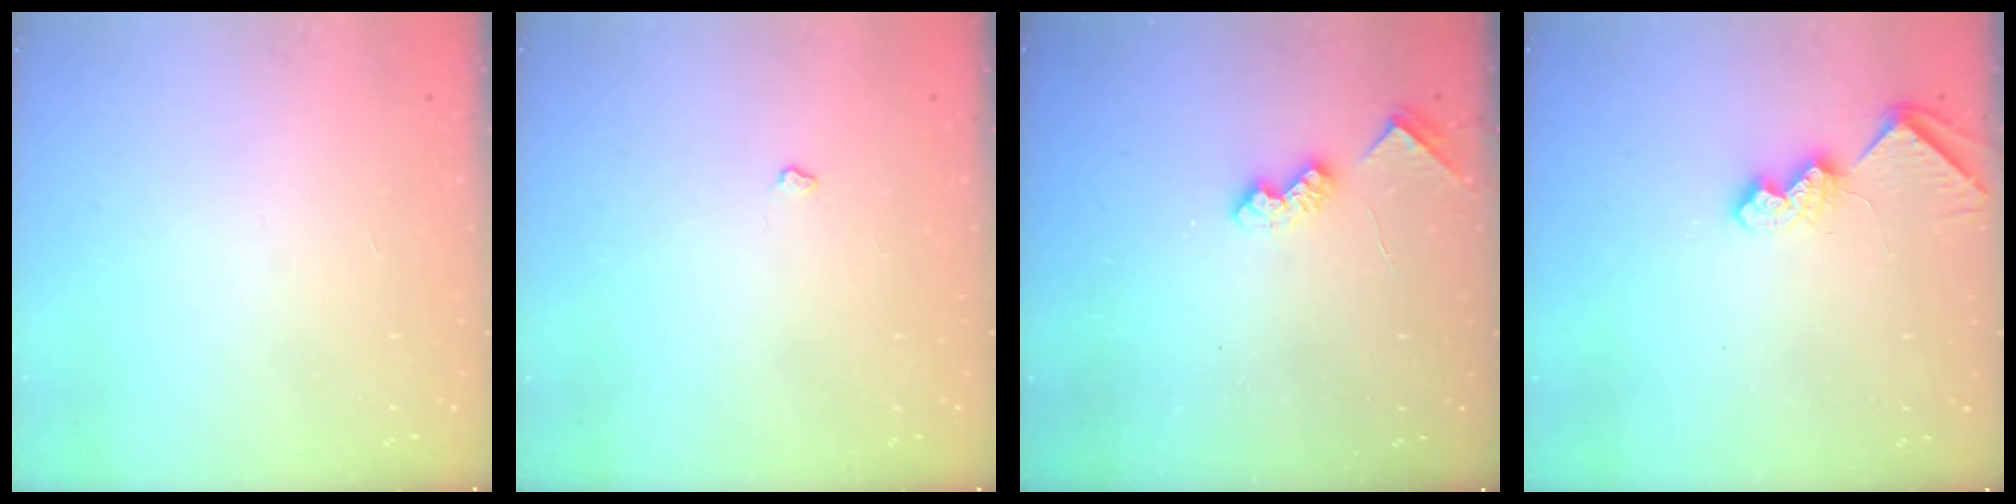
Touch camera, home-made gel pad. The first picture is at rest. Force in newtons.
{"total": 2.9, "press": 2.9, "slide": 0.5}
{"total": 5.9, "press": 5.8, "slide": 0.8}
{"total": 6.8, "press": 6.8, "slide": 0.8}